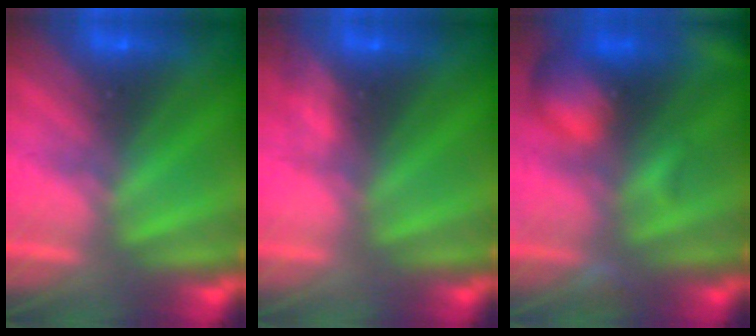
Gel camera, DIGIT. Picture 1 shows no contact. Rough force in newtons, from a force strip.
{"total": 3.9}
{"total": 7.0}